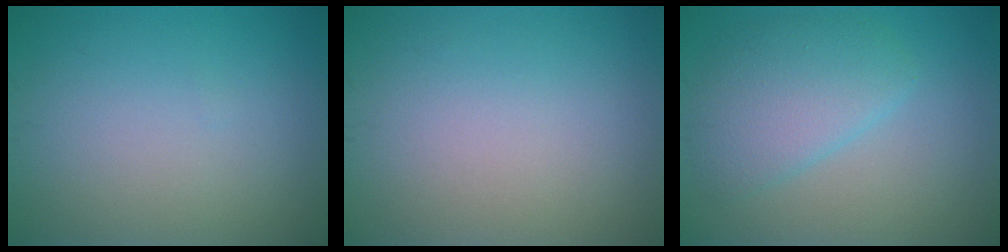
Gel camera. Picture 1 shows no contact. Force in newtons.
{"total": 0.0}
{"total": 4.4, "press": 4.4, "slide": 0.2}